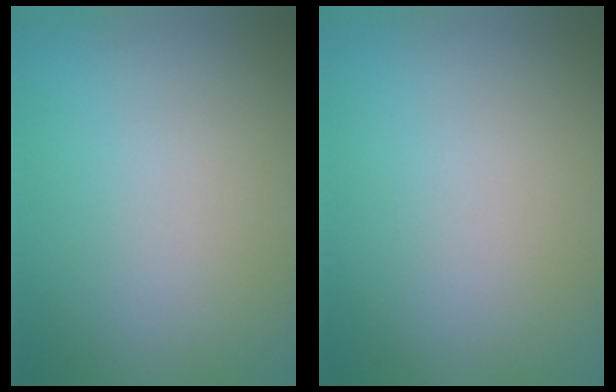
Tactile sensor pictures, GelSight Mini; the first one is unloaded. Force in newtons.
{"total": 0.0}